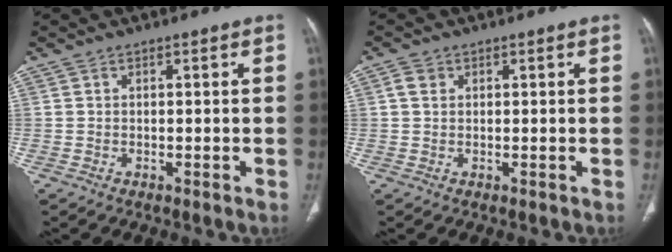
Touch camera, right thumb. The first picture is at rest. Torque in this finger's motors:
{"motor_torque": [-0.07, 0.02, -0.05, 0.04, 0.01]}